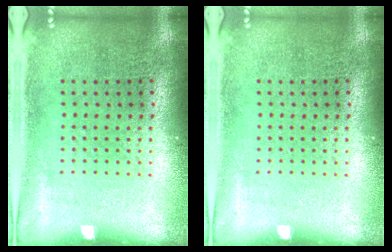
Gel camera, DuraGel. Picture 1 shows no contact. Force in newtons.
{"total": 0.0}